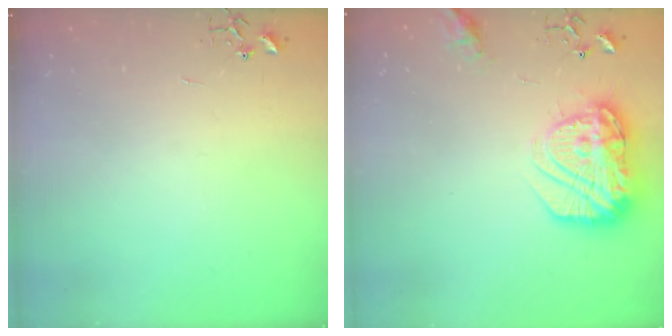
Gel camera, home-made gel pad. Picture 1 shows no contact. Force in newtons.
{"total": 19.3, "press": 19.2, "slide": 1.6}